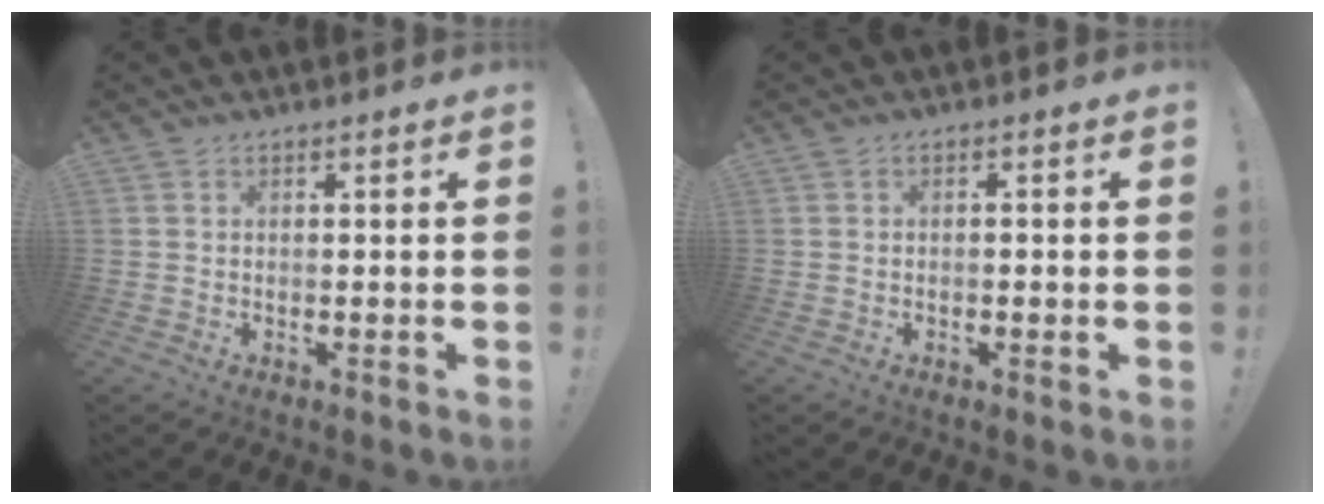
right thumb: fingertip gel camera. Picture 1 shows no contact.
{"total": 1.3, "force": [-0.4, 0.4, 1.1], "torque": [-0.010, 0.001, -0.008]}